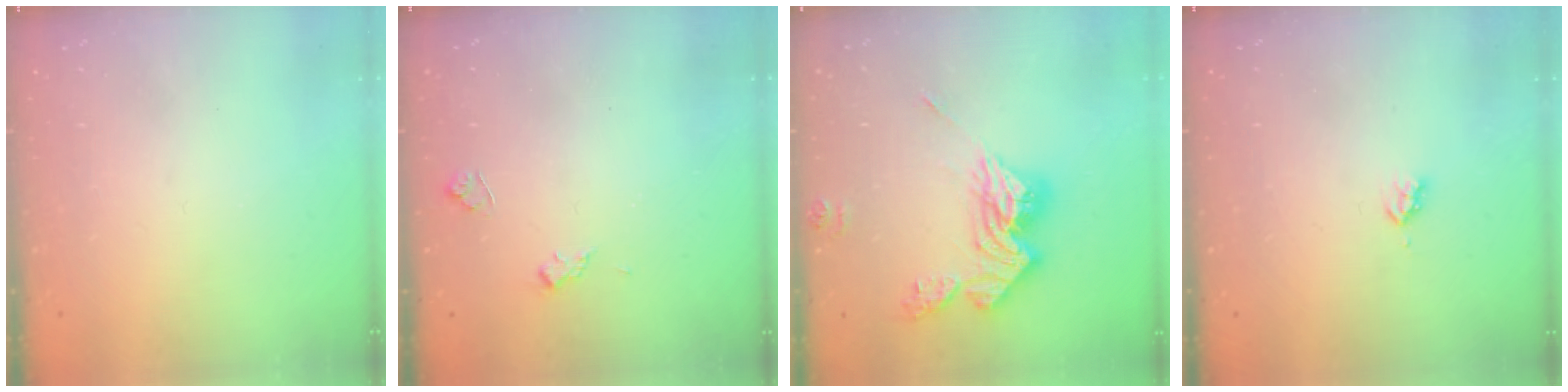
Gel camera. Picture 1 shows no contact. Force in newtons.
{"total": 4.2, "press": 4.1, "slide": 0.4}
{"total": 15.1, "press": 15.1, "slide": 0.3}
{"total": 2.3, "press": 2.3, "slide": 0.4}